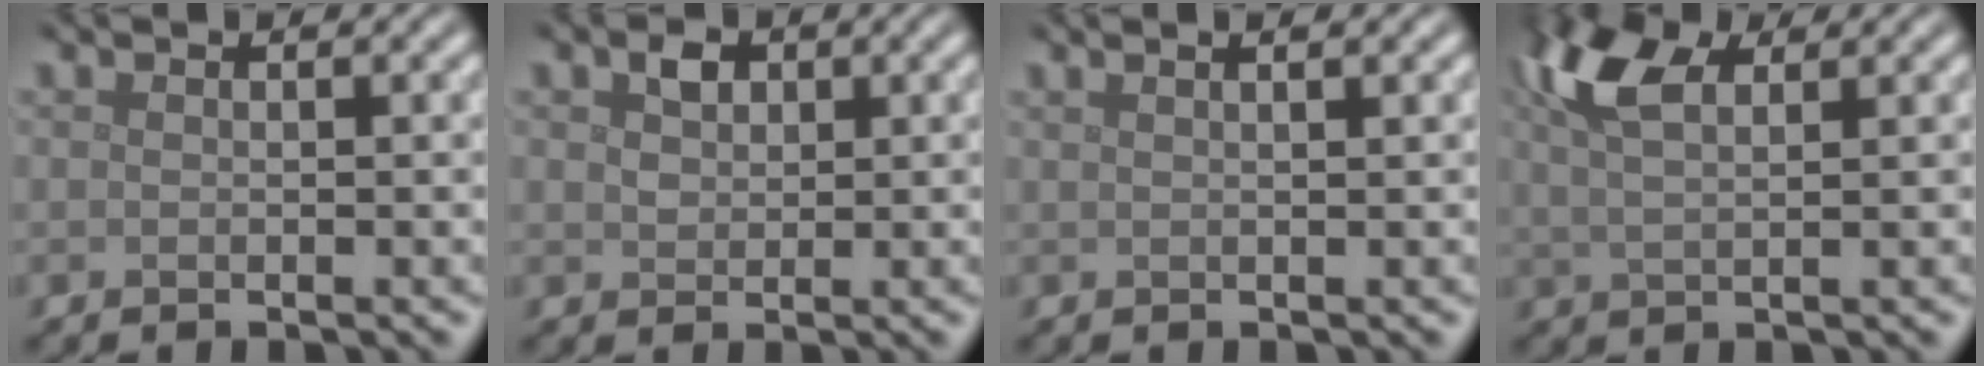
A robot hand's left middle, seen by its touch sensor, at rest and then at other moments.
{"total": 1.9, "force": [0.9, 1.3, 1.0], "torque": [-0.019, 0.004, 0.014]}
{"total": 4.0, "force": [2.3, 1.9, 2.7], "torque": [-0.010, 0.029, -0.003]}
{"total": 5.9, "force": [3.1, 2.4, 4.4], "torque": [-0.093, 0.024, 0.048]}